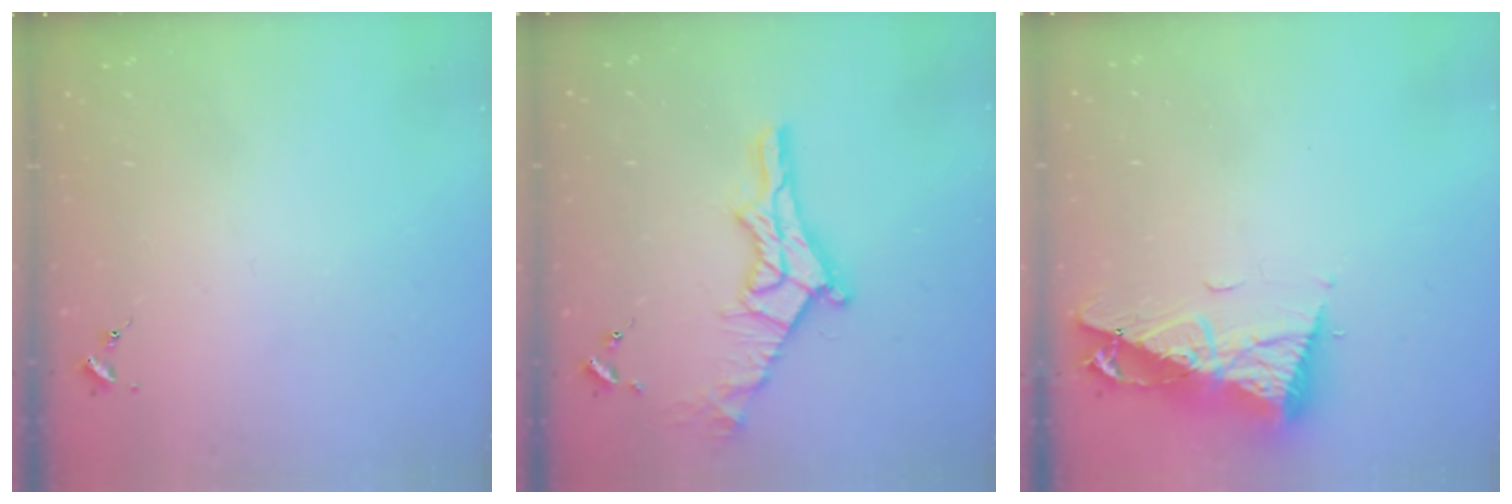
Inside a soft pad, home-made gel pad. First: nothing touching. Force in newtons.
{"total": 16.0, "press": 16.0, "slide": 1.2}
{"total": 10.7, "press": 10.6, "slide": 1.4}